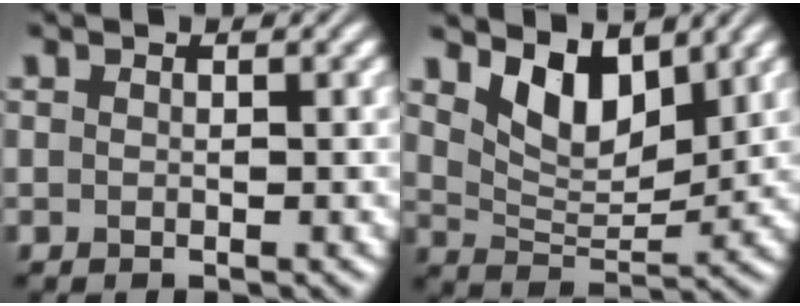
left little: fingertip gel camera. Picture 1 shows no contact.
{"total": 5.3, "force": [3.2, 2.5, 3.3], "torque": [-0.071, -0.014, 0.054]}